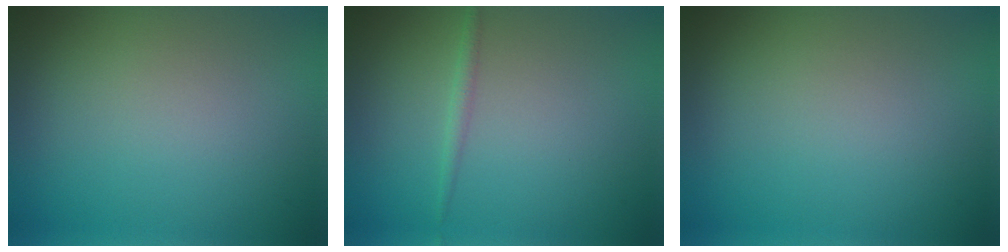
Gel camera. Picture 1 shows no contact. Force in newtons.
{"total": 1.0, "press": 1.0, "slide": 0.1}
{"total": 0.0}